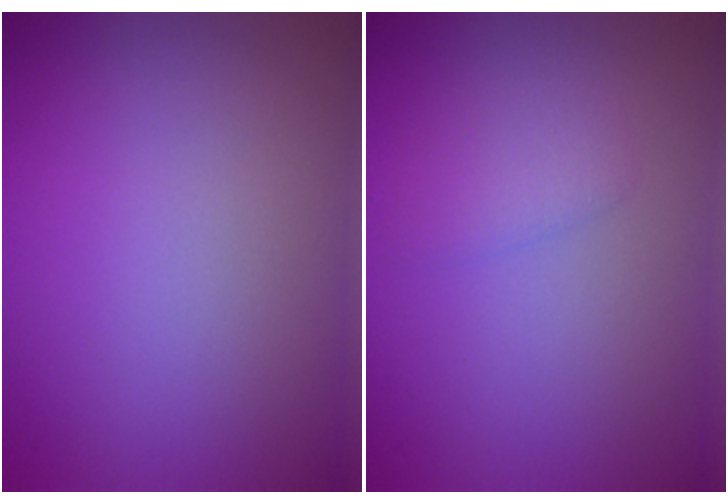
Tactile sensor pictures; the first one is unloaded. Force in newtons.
{"total": 1.5, "press": 1.5, "slide": 0.1}